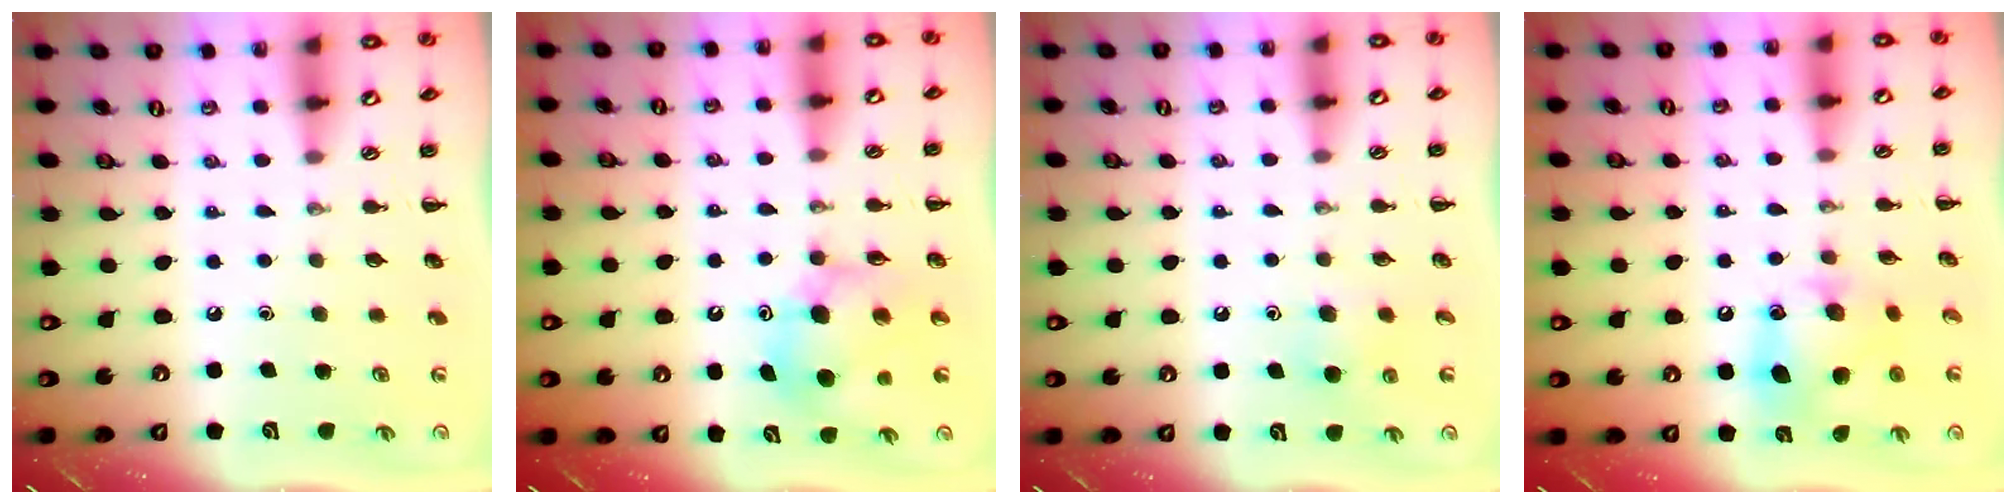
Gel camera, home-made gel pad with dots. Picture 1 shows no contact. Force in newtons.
{"total": 9.0, "press": 9.0, "slide": 1.1}
{"total": 5.1, "press": 4.9, "slide": 1.4}
{"total": 12.1, "press": 12.0, "slide": 1.6}